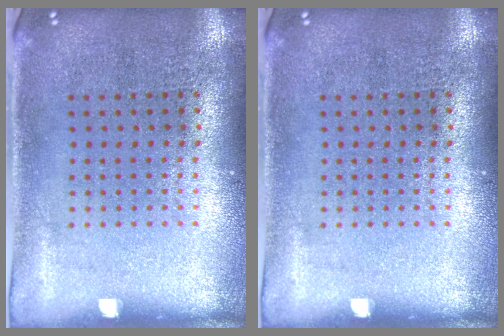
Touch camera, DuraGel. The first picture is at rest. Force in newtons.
{"total": 0.0}